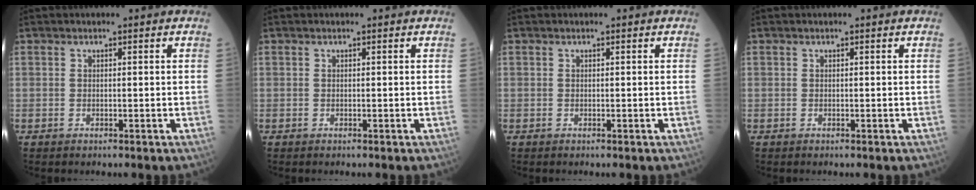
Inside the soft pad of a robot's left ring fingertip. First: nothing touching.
{"total": 0.0}
{"total": 0.0}
{"total": 0.0}